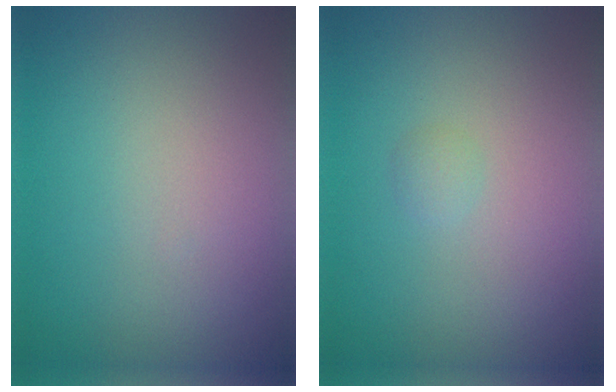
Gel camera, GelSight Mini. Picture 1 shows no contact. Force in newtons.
{"total": 0.7, "press": 0.7, "slide": 0.0}